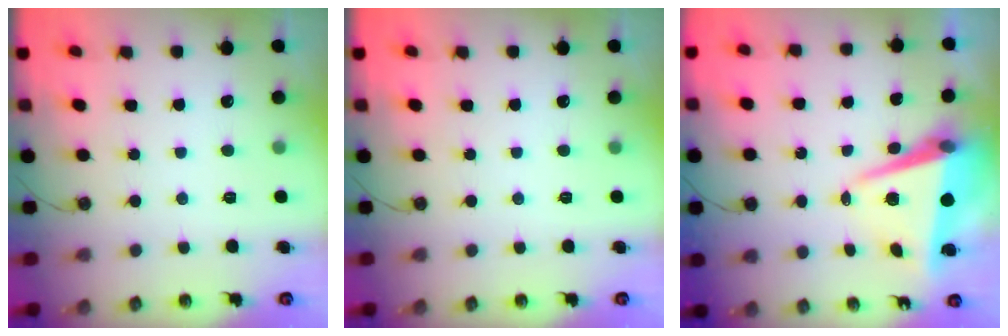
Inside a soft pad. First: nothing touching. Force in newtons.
{"total": 0.0}
{"total": 9.0, "press": 8.9, "slide": 1.6}